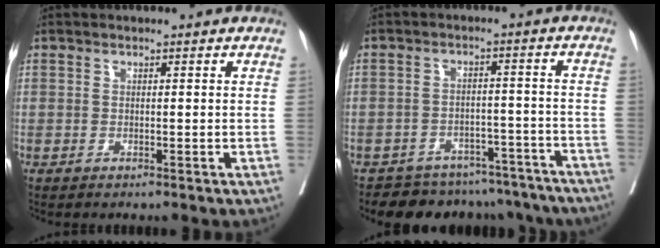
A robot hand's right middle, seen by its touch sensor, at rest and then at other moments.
{"total": 14.8, "force": [-13.0, 6.4, 3.0], "torque": [-0.025, 0.031, -0.148]}